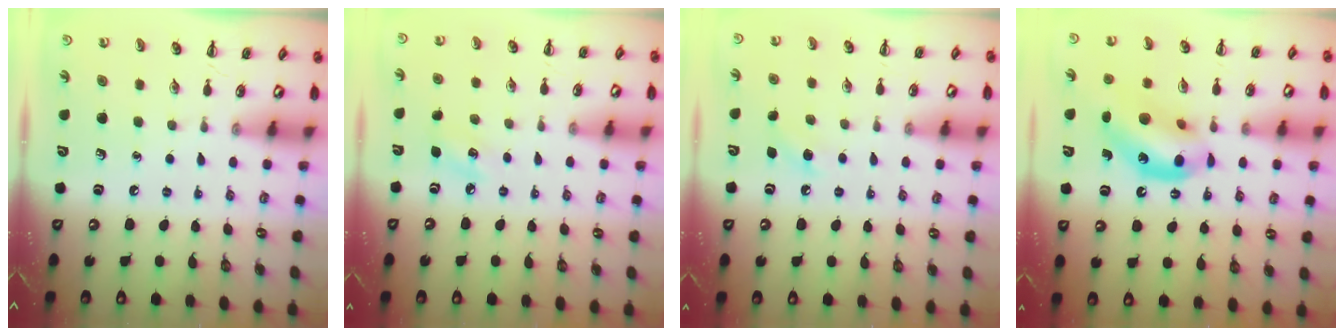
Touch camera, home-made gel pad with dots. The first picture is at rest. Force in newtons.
{"total": 6.6, "press": 6.3, "slide": 1.7}
{"total": 4.4, "press": 4.2, "slide": 1.2}
{"total": 14.3, "press": 13.8, "slide": 3.5}